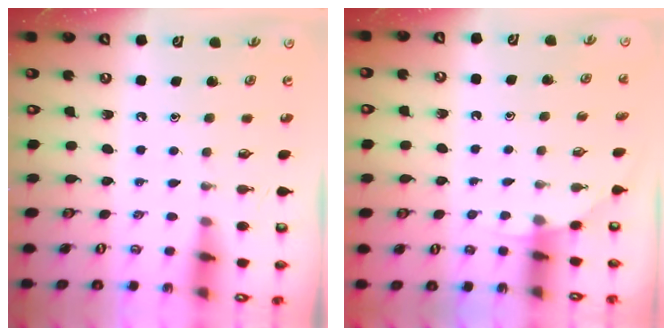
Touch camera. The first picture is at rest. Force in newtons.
{"total": 2.7, "press": 2.7, "slide": 0.1}